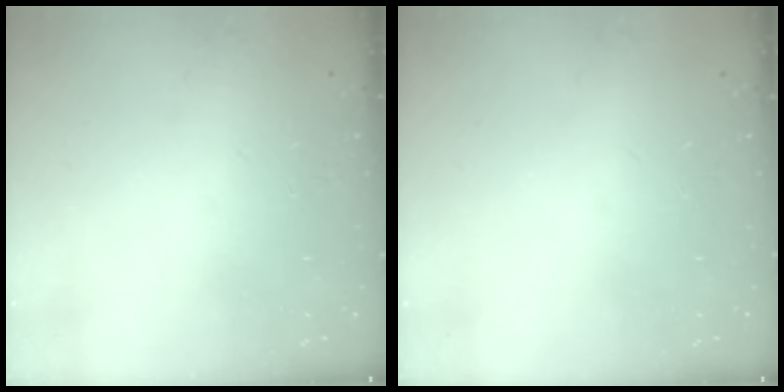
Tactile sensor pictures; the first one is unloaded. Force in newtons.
{"total": 0.0}